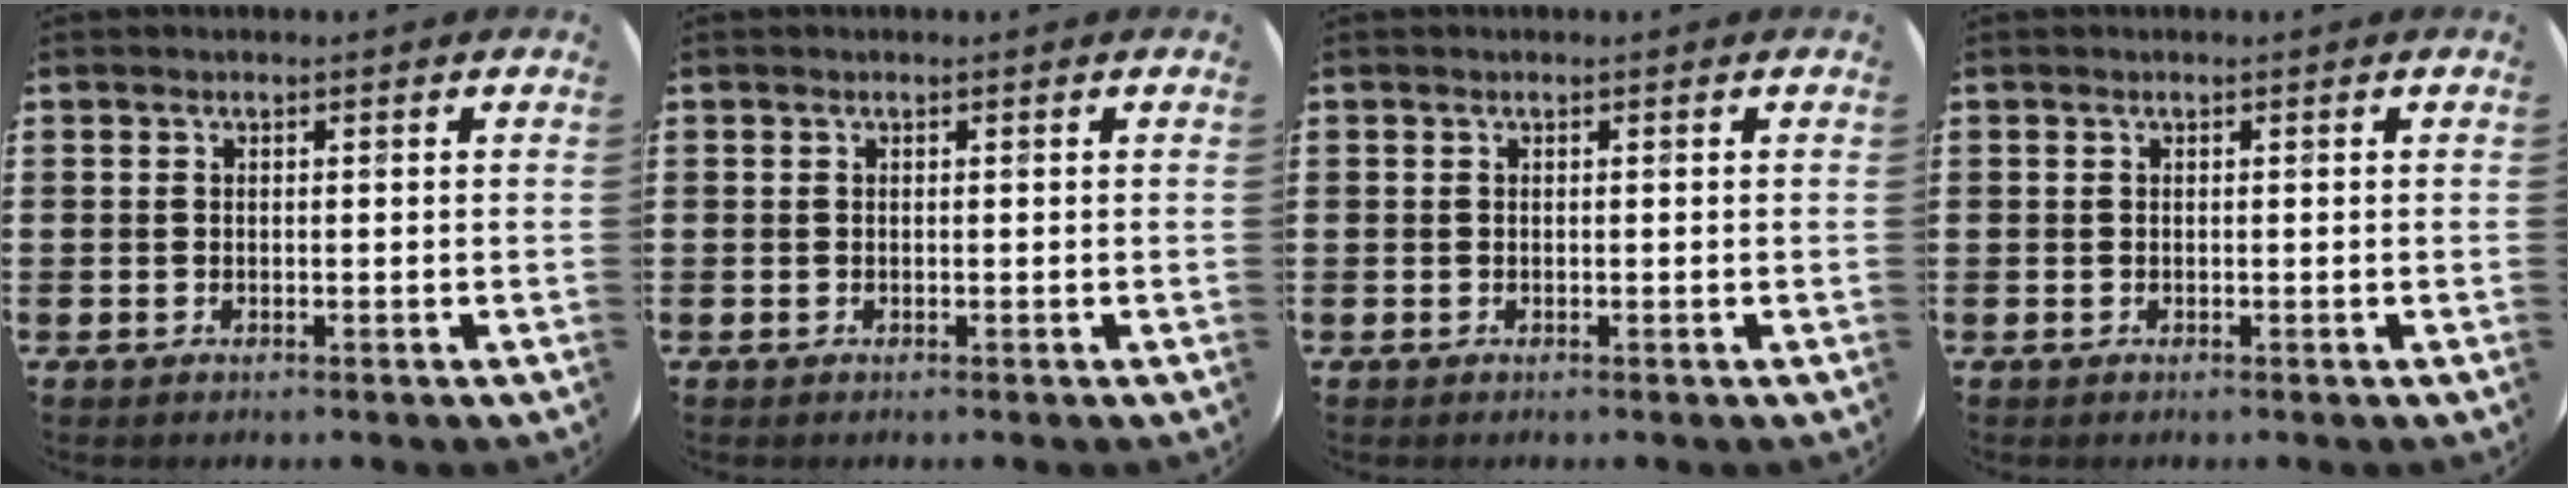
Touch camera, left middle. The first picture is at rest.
{"total": 0.0}
{"total": 0.0}
{"total": 0.0}